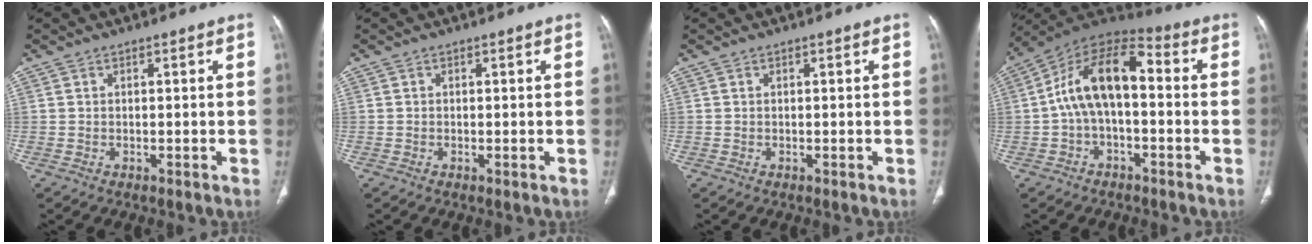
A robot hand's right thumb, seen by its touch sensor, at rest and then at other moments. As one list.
[{"total": 0.0}, {"total": 0.0}, {"total": 13.4, "force": [-0.2, 7.0, 11.4], "torque": [-0.190, 0.050, -0.017]}]